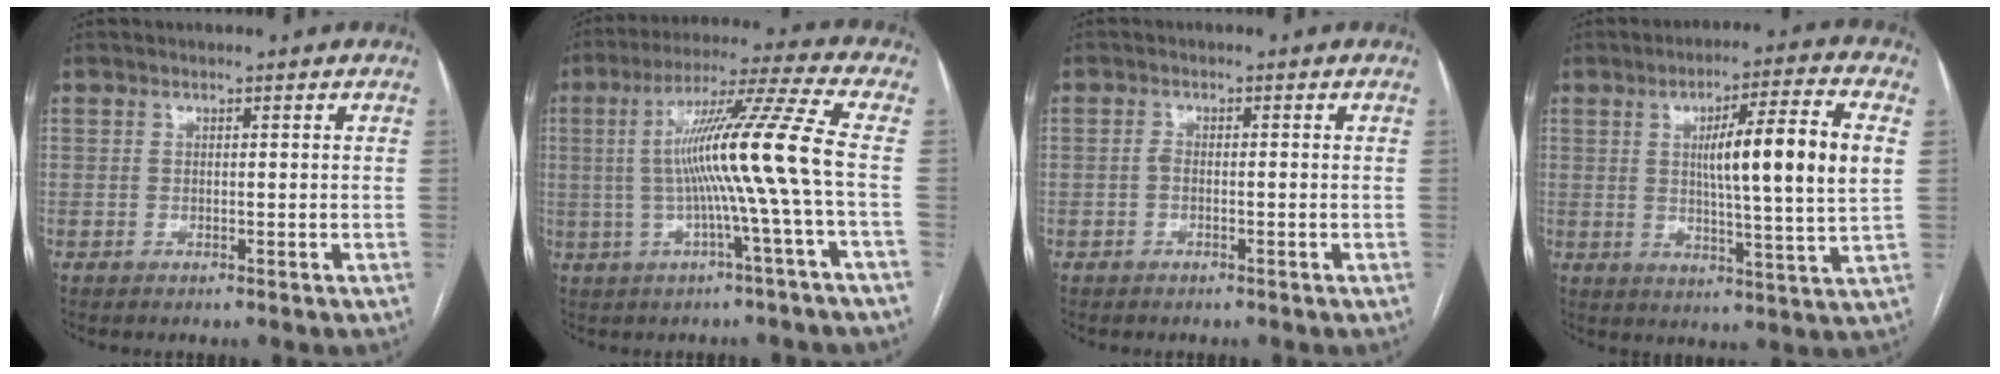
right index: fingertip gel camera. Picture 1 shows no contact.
{"total": 13.2, "force": [-0.7, -2.3, 12.9], "torque": [-0.226, 0.015, -0.015]}
{"total": 0.9, "force": [-0.4, 0.4, 0.7], "torque": [-0.012, 0.003, -0.009]}
{"total": 14.3, "force": [2.8, 0.0, 14.0], "torque": [-0.217, 0.004, 0.040]}